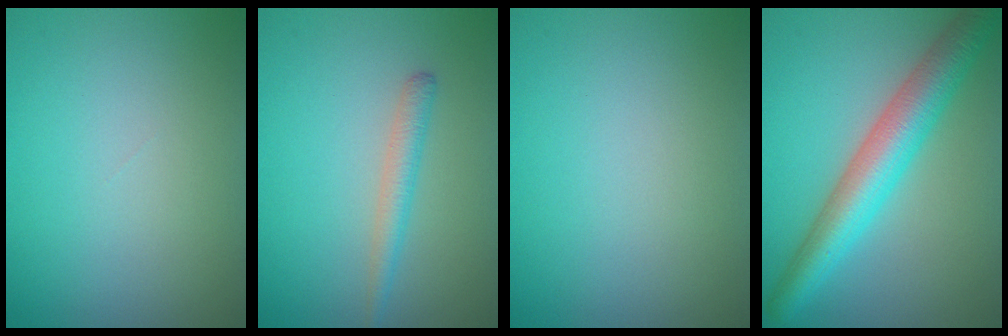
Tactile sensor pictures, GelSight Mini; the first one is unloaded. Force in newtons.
{"total": 1.9, "press": 1.9, "slide": 0.1}
{"total": 0.0}
{"total": 6.6, "press": 6.6, "slide": 0.0}